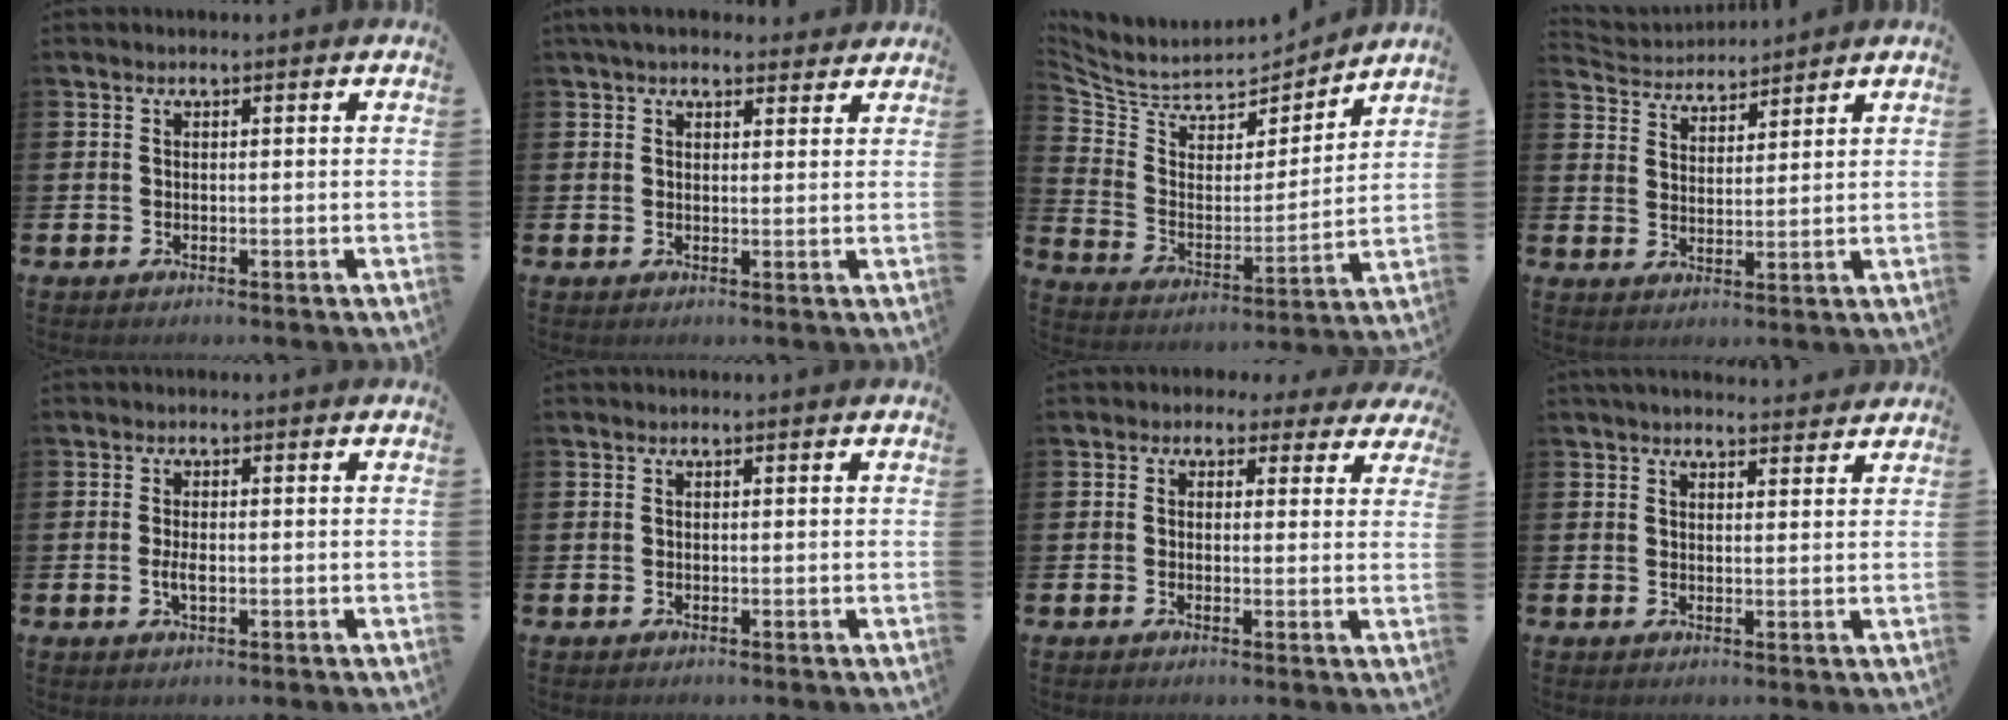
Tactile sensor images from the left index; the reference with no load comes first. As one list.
[{"total": 3.7, "force": [3.3, 1.4, 1.1], "torque": [-0.015, -0.010, 0.058]}, {"total": 6.4, "force": [5.7, 2.6, 0.8], "torque": [-0.058, -0.054, 0.094]}, {"total": 3.9, "force": [3.8, 0.7, -0.5], "torque": [-0.009, -0.024, 0.067]}, {"total": 2.0, "force": [-0.2, 0.8, 1.8], "torque": [-0.026, -0.003, -0.006]}, {"total": 0.0}, {"total": 2.0, "force": [1.2, 1.6, 0.2], "torque": [-0.001, -0.006, 0.015]}, {"total": 2.8, "force": [2.7, 0.3, 0.4], "torque": [0.001, -0.017, 0.047]}]